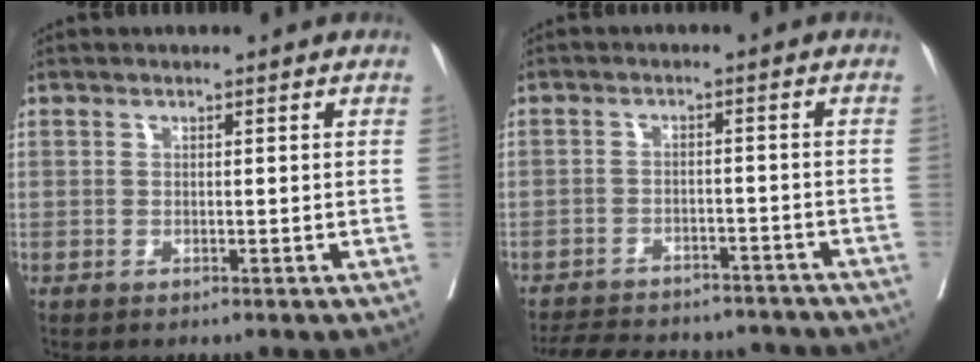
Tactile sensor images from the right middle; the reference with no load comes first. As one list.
[{"total": 16.5, "force": [-14.9, 4.9, 5.0], "torque": [-0.121, 0.000, -0.198]}]